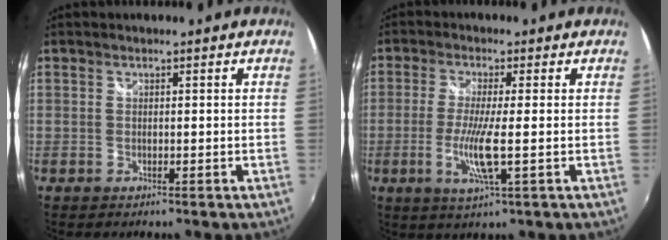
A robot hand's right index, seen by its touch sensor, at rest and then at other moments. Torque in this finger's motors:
{"motor_torque": [0.47, 0.05, 0.20, 0.12]}